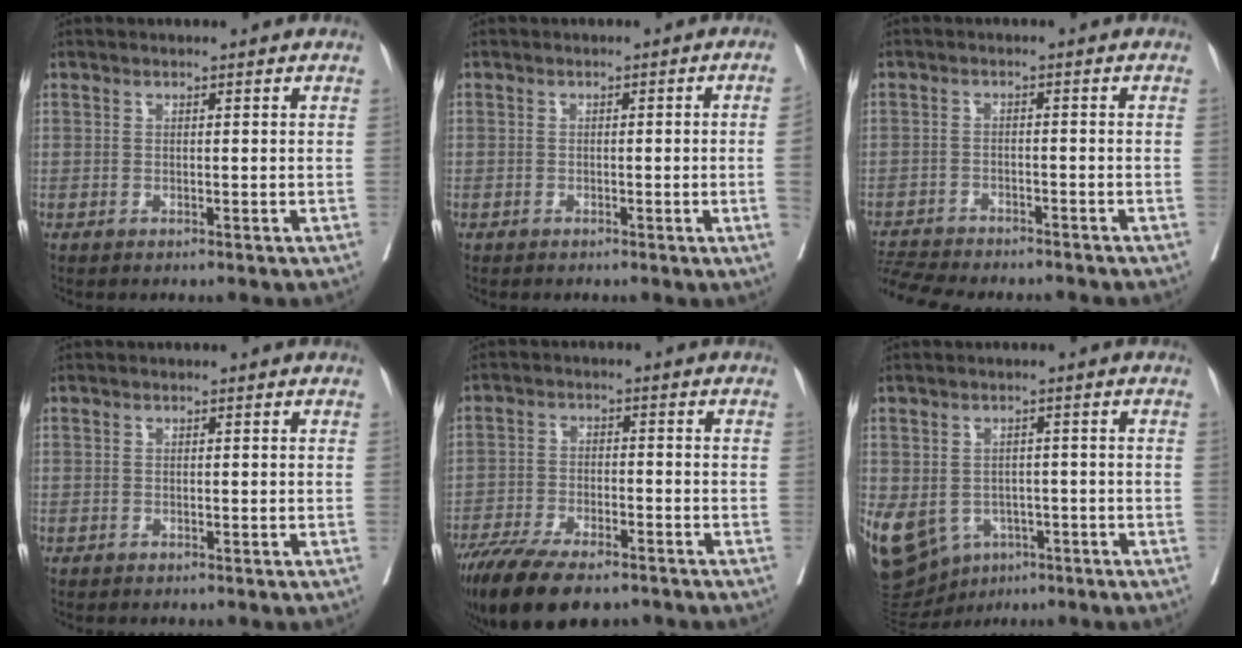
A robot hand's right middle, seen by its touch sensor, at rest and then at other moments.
{"total": 3.0, "force": [-0.5, -0.6, 2.9], "torque": [-0.043, 0.001, -0.005]}
{"total": 10.2, "force": [-9.5, 1.4, 3.2], "torque": [-0.063, -0.001, -0.143]}
{"total": 0.0}
{"total": 14.2, "force": [-10.9, 4.3, 8.1], "torque": [-0.154, -0.024, -0.177]}
{"total": 19.8, "force": [-7.9, 15.6, 9.2], "torque": [-0.281, -0.010, -0.104]}